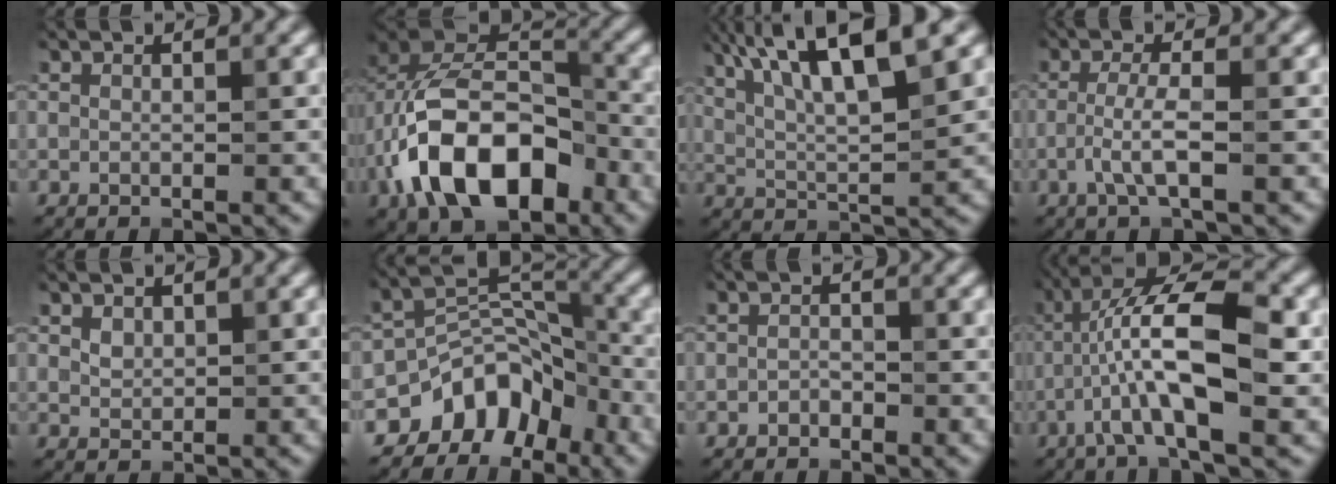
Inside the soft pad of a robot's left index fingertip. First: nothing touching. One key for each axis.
{"total": 12.2, "fx": -4.5, "fy": 7.3, "fz": 8.7, "tx": -0.147, "ty": 0.011, "tz": -0.085}
{"total": 10.6, "fx": 5.6, "fy": 2.7, "fz": 8.6, "tx": -0.145, "ty": 0.019, "tz": 0.093}
{"total": 2.9, "fx": -0.8, "fy": 0.3, "fz": 2.7, "tx": -0.055, "ty": 0.006, "tz": -0.021}
{"total": 1.1, "fx": 0.6, "fy": 0.8, "fz": 0.5, "tx": -0.010, "ty": -0.001, "tz": 0.015}
{"total": 7.2, "fx": -4.5, "fy": 4.7, "fz": 3.0, "tx": -0.023, "ty": 0.003, "tz": -0.086}
{"total": 1.0, "fx": -0.6, "fy": 0.6, "fz": 0.4, "tx": -0.007, "ty": 0.001, "tz": -0.013}
{"total": 9.5, "fx": -1.4, "fy": 2.4, "fz": 9.1, "tx": -0.167, "ty": 0.024, "tz": -0.032}